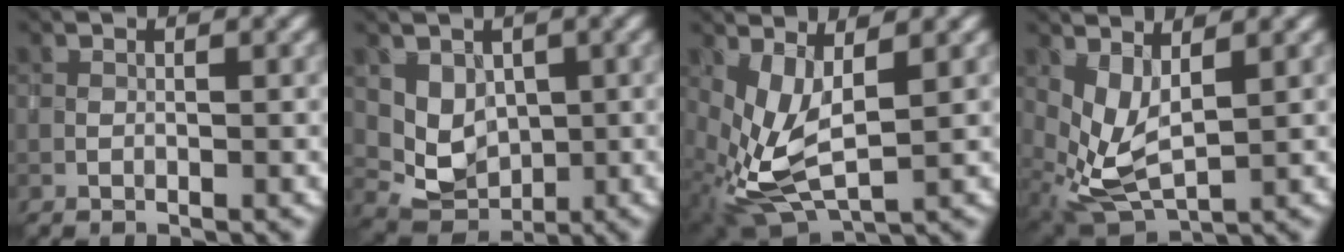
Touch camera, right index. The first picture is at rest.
{"total": 3.9, "force": [1.4, 3.1, 1.9], "torque": [-0.034, -0.013, 0.030]}
{"total": 4.9, "force": [0.8, 2.2, 4.2], "torque": [-0.106, -0.013, 0.023]}
{"total": 3.9, "force": [1.3, 1.6, 3.3], "torque": [-0.080, -0.010, 0.030]}